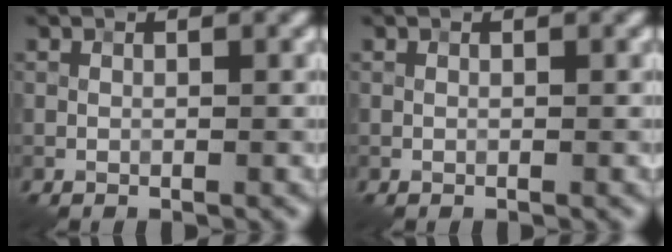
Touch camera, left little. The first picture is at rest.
{"total": 0.0}